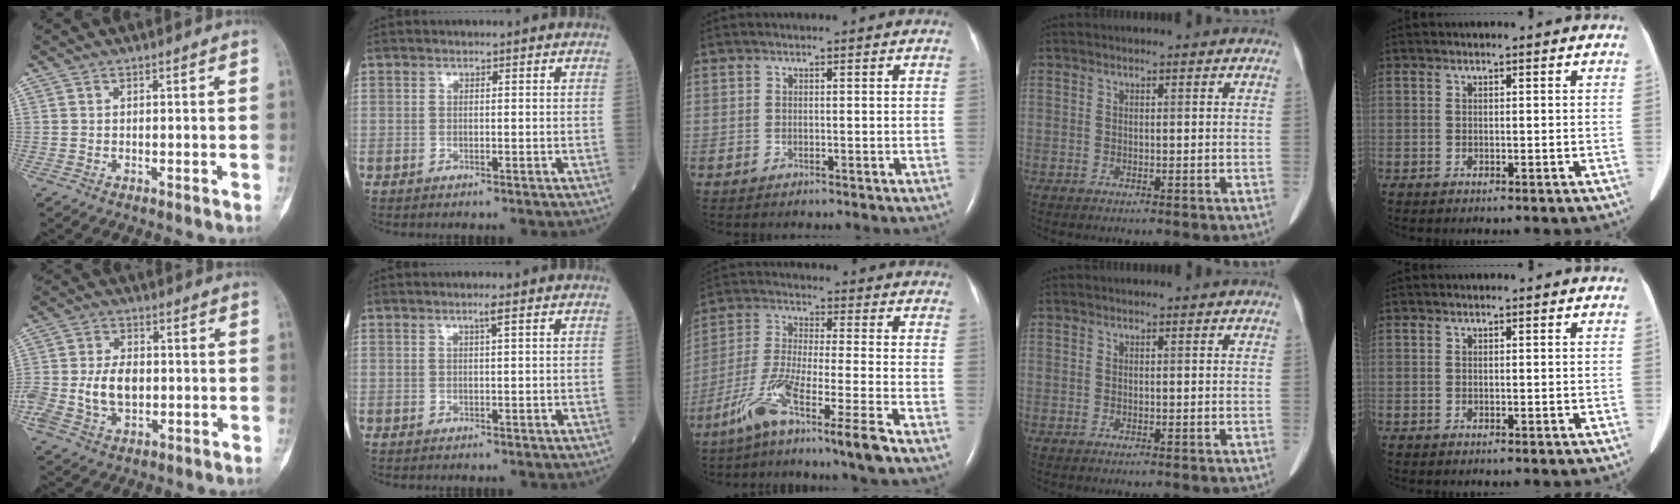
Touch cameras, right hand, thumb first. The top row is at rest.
{"thumb": {"total": 10.3, "force": [-1.0, 6.9, 7.5], "torque": [-0.142, 0.012, -0.016]}, "index": {"total": 1.2, "force": [0.6, -0.3, 1.0], "torque": [-0.022, -0.002, 0.012]}, "middle": {"total": 11.7, "force": [-8.0, -1.5, 8.4], "torque": [-0.168, -0.032, -0.150]}}